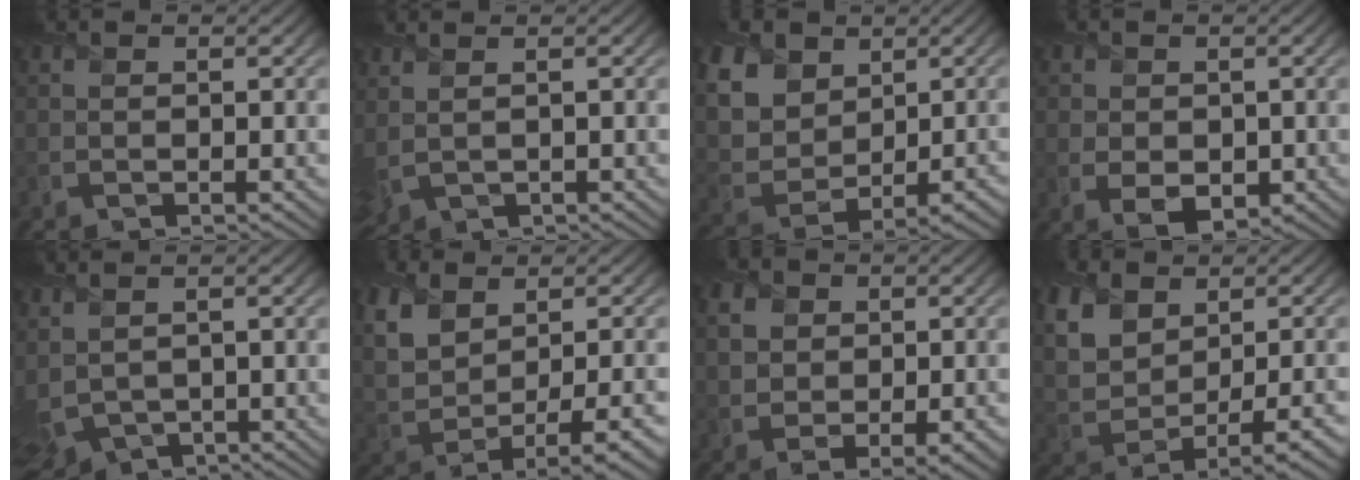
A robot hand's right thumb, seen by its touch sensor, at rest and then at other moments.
{"total": 3.6, "force": [1.4, 1.7, 2.9], "torque": [-0.083, 0.002, 0.037]}
{"total": 12.0, "force": [5.1, 8.4, 6.9], "torque": [-0.174, 0.017, 0.101]}
{"total": 4.0, "force": [-0.3, 3.2, 2.5], "torque": [-0.056, -0.016, -0.003]}
{"total": 6.4, "force": [-0.8, 3.7, 5.2], "torque": [-0.144, -0.021, 0.000]}
{"total": 10.3, "force": [1.8, 5.9, 8.3], "torque": [-0.171, -0.004, 0.054]}
{"total": 7.1, "force": [0.2, 5.4, 4.7], "torque": [-0.091, -0.007, 0.007]}
{"total": 10.6, "force": [2.7, 6.6, 7.9], "torque": [-0.169, 0.003, 0.069]}